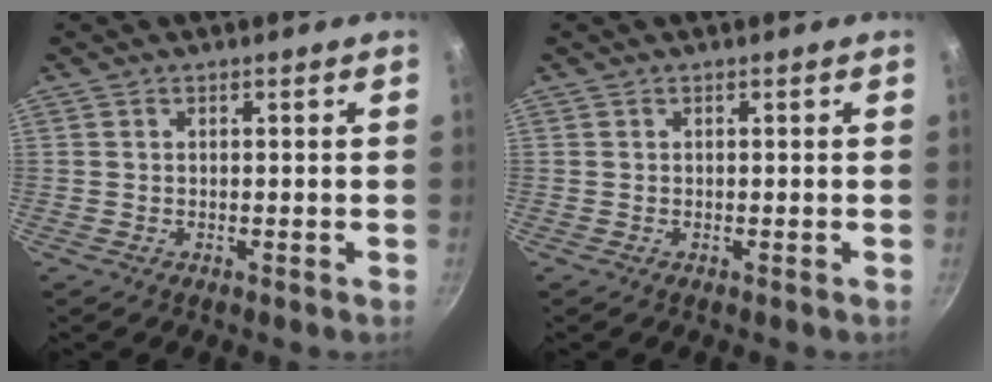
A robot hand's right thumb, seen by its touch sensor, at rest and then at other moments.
{"total": 0.0}